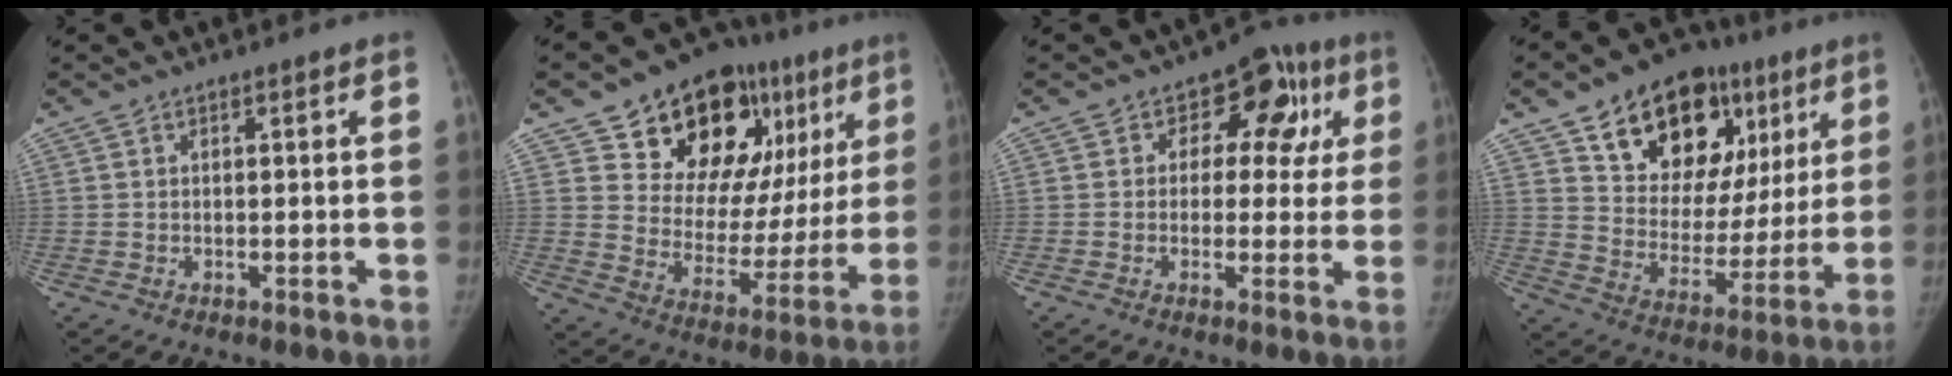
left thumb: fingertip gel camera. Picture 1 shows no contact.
{"total": 25.3, "force": [13.5, 14.7, 15.5], "torque": [-0.161, -0.018, 0.212]}
{"total": 10.7, "force": [3.2, 7.7, 6.7], "torque": [-0.014, 0.011, 0.029]}
{"total": 24.2, "force": [12.3, 15.2, 14.2], "torque": [-0.157, -0.011, 0.198]}